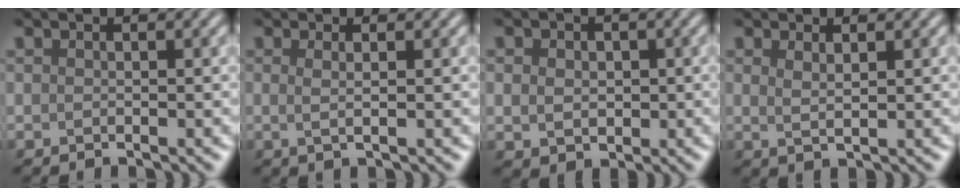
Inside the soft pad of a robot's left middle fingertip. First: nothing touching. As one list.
[{"total": 1.5, "force": [0.4, 0.5, 1.4], "torque": [-0.020, -0.003, -0.001]}, {"total": 3.1, "force": [0.5, 2.6, 1.8], "torque": [-0.023, 0.010, -0.001]}, {"total": 1.4, "force": [0.8, 0.4, 1.1], "torque": [-0.017, -0.003, 0.014]}]